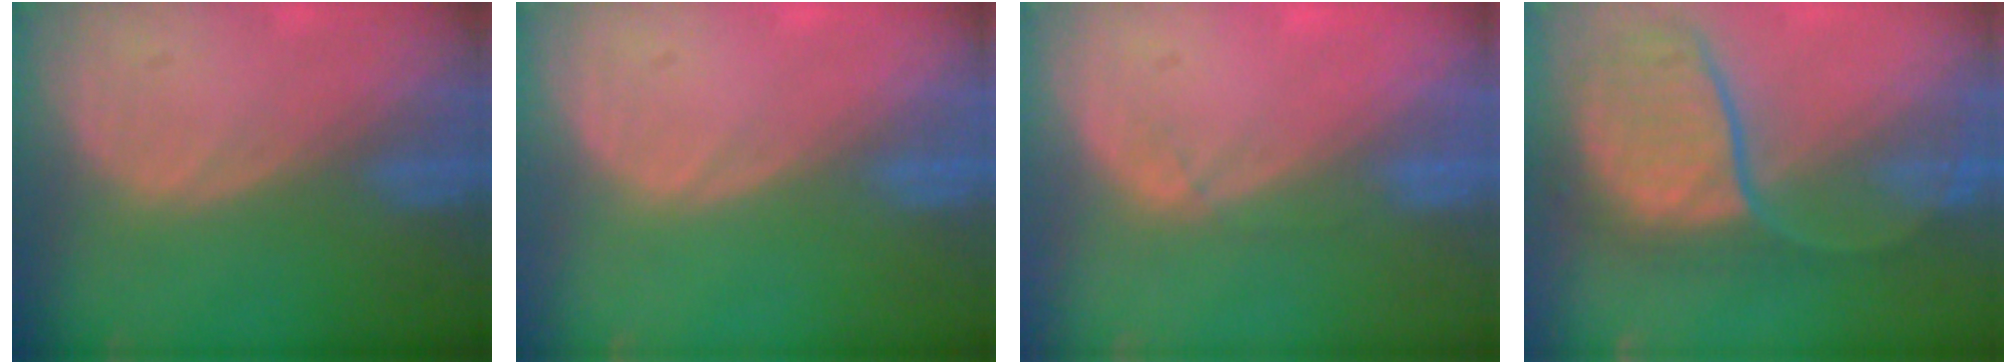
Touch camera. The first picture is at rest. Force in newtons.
{"total": 0.0}
{"total": 1.4, "press": 1.3, "slide": 0.5}
{"total": 10.0, "press": 9.3, "slide": 3.7}